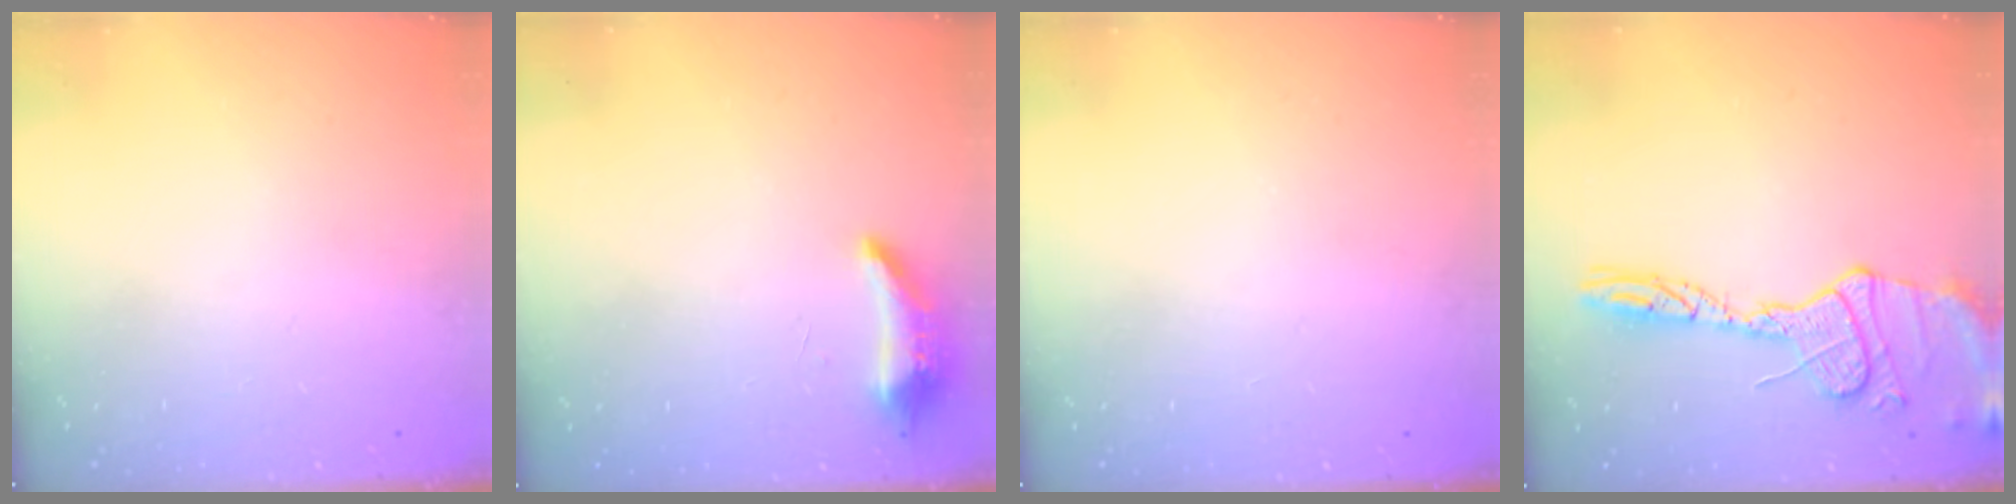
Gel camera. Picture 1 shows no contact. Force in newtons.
{"total": 8.5, "press": 8.4, "slide": 1.6}
{"total": 0.0}
{"total": 14.8, "press": 14.8, "slide": 1.1}